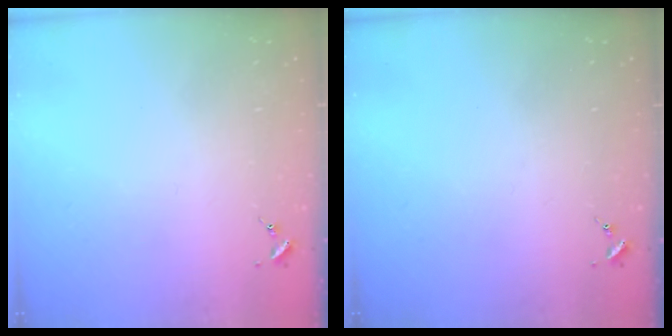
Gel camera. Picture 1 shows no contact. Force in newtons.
{"total": 0.0}